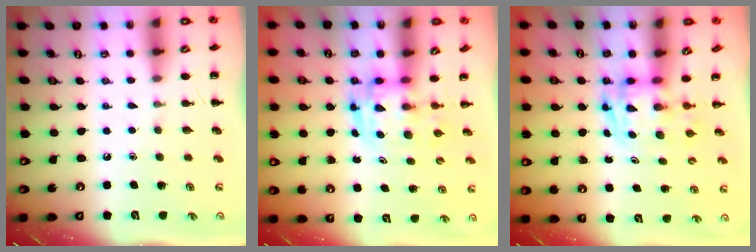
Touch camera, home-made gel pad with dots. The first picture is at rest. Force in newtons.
{"total": 3.3, "press": 3.2, "slide": 0.7}
{"total": 2.8, "press": 2.8, "slide": 0.5}